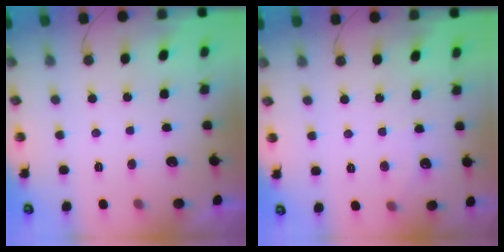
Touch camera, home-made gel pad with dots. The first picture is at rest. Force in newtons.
{"total": 2.8, "press": 2.8, "slide": 0.4}